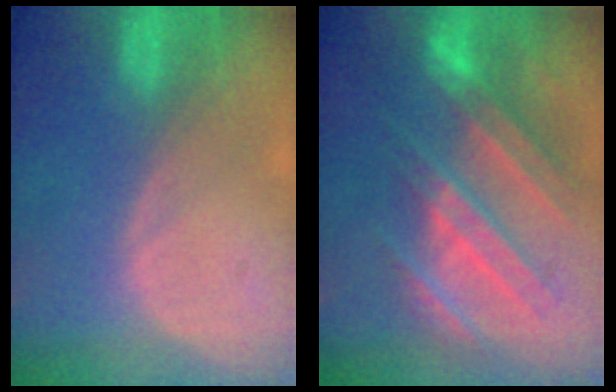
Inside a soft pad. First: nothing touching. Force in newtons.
{"total": 10.5, "press": 9.6, "slide": 4.3}